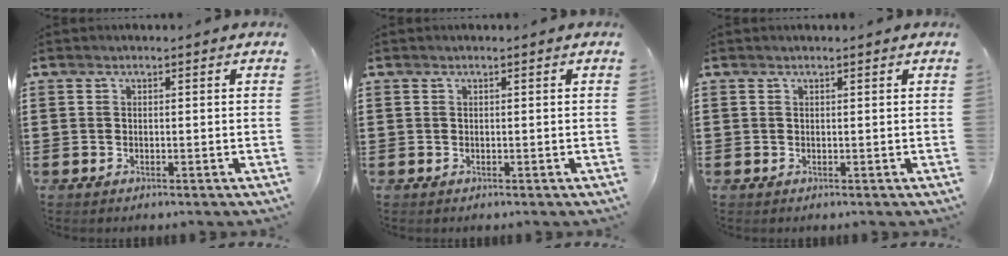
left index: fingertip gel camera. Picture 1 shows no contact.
{"total": 0.0}
{"total": 0.0}